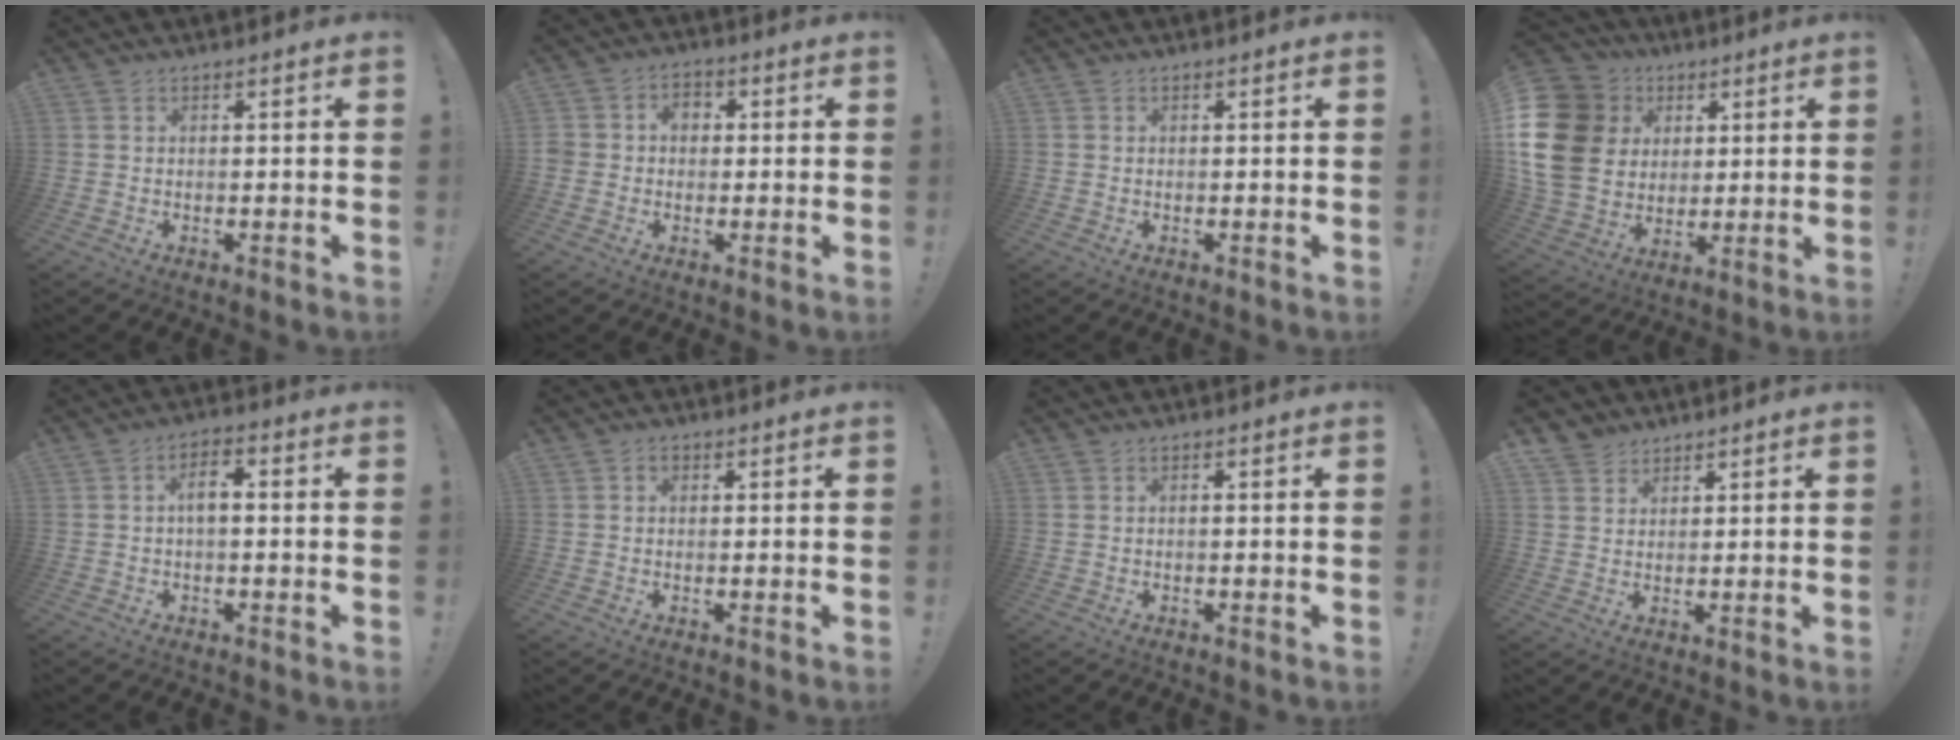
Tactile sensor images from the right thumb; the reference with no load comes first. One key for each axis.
{"total": 4.9, "fx": -0.3, "fy": 4.5, "fz": 2.1, "tx": -0.032, "ty": 0.010, "tz": -0.006}
{"total": 0.0}
{"total": 20.1, "fx": 4.3, "fy": 16.4, "fz": 10.8, "tx": -0.203, "ty": -0.014, "tz": 0.099}
{"total": 4.8, "fx": -0.2, "fy": 2.1, "fz": 4.3, "tx": -0.076, "ty": 0.011, "tz": -0.006}
{"total": 1.3, "fx": 0.0, "fy": 1.1, "fz": 0.7, "tx": -0.011, "ty": 0.004, "tz": -0.001}
{"total": 0.6, "fx": -0.4, "fy": 0.0, "fz": 0.4, "tx": -0.012, "ty": 0.001, "tz": -0.007}
{"total": 3.7, "fx": 3.1, "fy": 1.9, "fz": 0.2, "tx": -0.002, "ty": -0.019, "tz": 0.059}